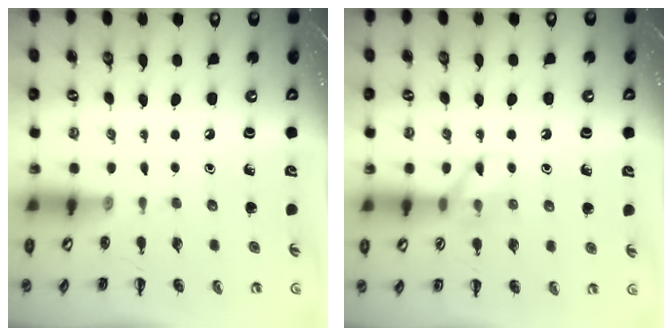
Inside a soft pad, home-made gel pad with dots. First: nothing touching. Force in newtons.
{"total": 7.7, "press": 7.7, "slide": 0.6}